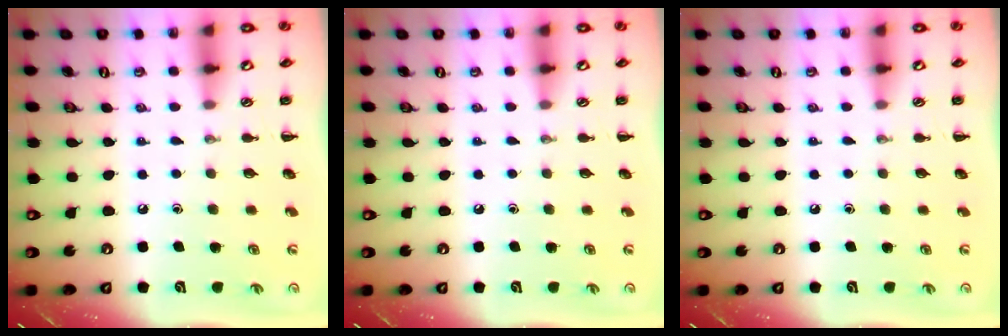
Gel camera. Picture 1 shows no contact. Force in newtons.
{"total": 0.0}
{"total": 0.0}